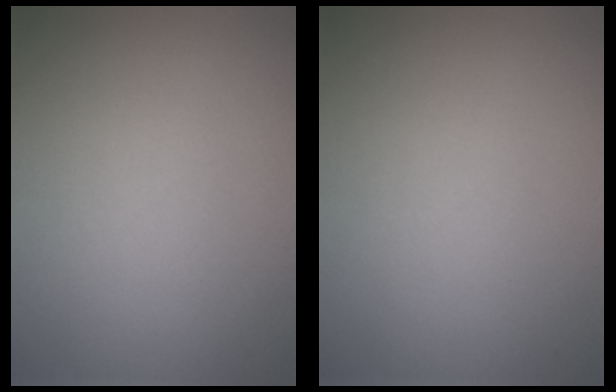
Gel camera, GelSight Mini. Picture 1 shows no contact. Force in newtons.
{"total": 0.0}